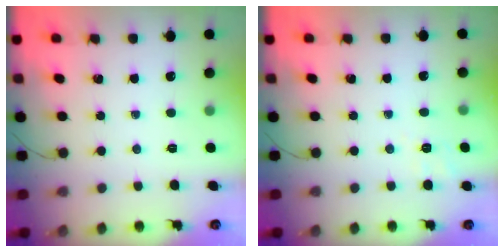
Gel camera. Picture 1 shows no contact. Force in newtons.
{"total": 2.4, "press": 1.4, "slide": 2.0}